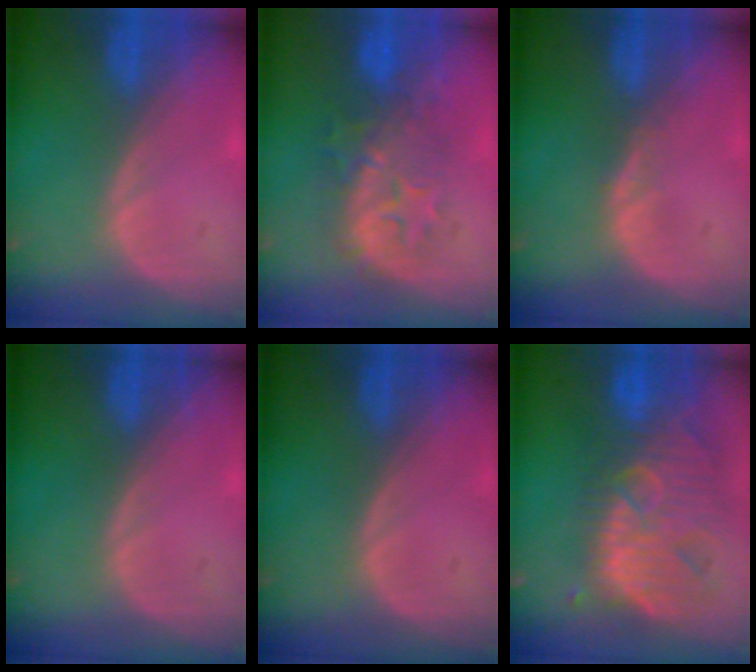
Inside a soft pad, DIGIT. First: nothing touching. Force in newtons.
{"total": 8.5, "press": 8.4, "slide": 1.4}
{"total": 1.0, "press": 1.0, "slide": 0.1}
{"total": 0.0}
{"total": 0.0}
{"total": 13.2, "press": 11.4, "slide": 6.6}